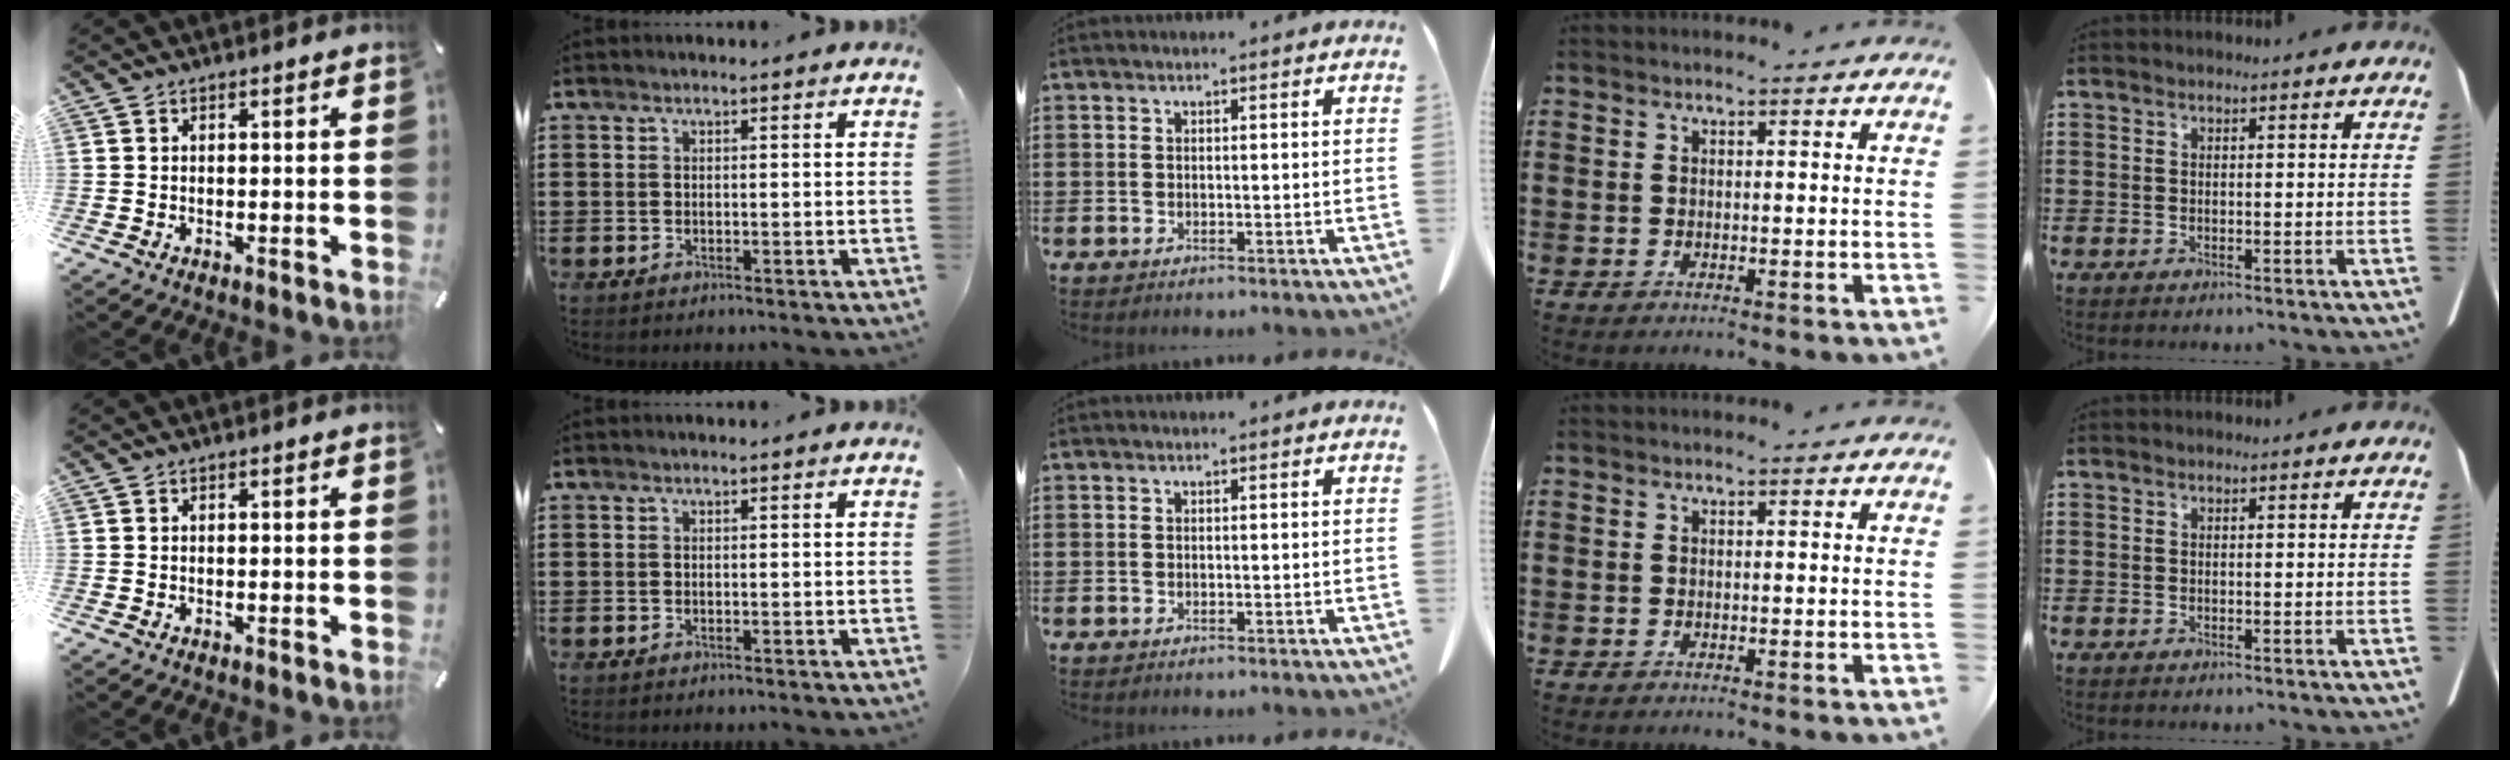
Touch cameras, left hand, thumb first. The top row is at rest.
{}